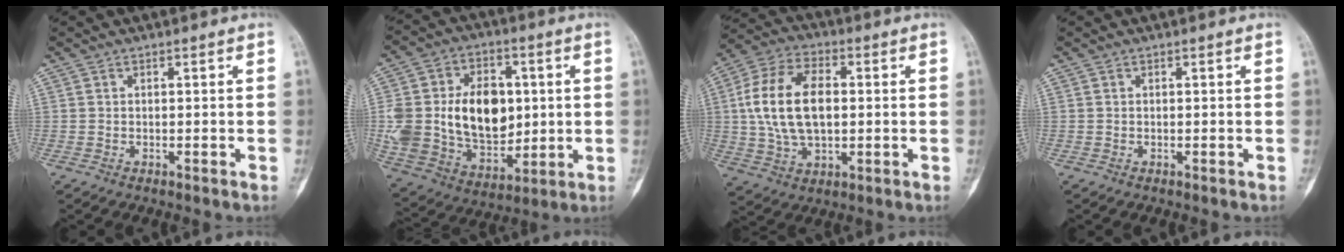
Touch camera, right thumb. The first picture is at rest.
{"total": 24.7, "force": [2.0, 17.5, 17.3], "torque": [-0.315, 0.001, 0.060]}
{"total": 16.1, "force": [1.2, 9.8, 12.7], "torque": [-0.233, 0.016, 0.022]}
{"total": 0.0}